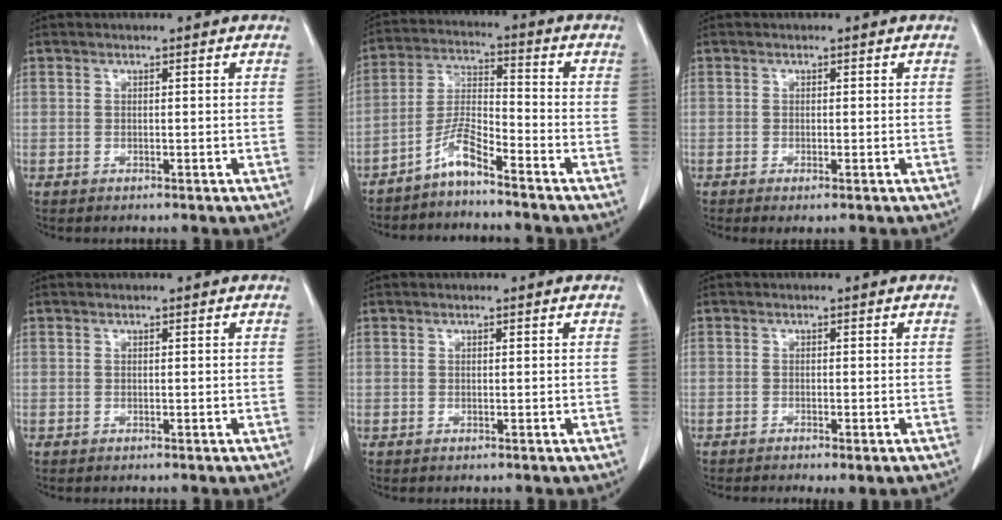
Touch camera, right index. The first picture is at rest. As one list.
[{"total": 5.8, "force": [-4.6, 0.3, 3.5], "torque": [-0.081, -0.005, -0.094]}, {"total": 1.1, "force": [-0.5, 0.1, 1.0], "torque": [-0.017, -0.003, -0.006]}, {"total": 0.0}, {"total": 0.0}, {"total": 3.4, "force": [-2.5, 0.6, 2.2], "torque": [-0.025, -0.008, -0.032]}]